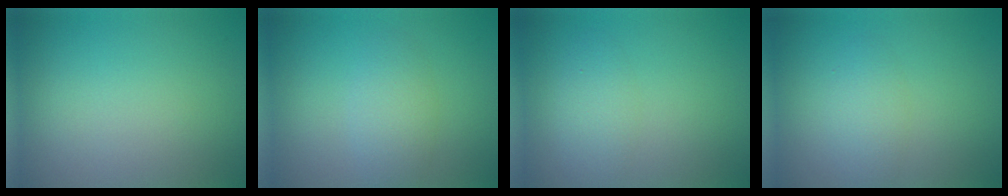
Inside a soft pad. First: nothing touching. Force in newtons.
{"total": 2.7, "press": 2.7, "slide": 0.1}
{"total": 2.2, "press": 2.2, "slide": 0.1}
{"total": 2.3, "press": 2.3, "slide": 0.0}